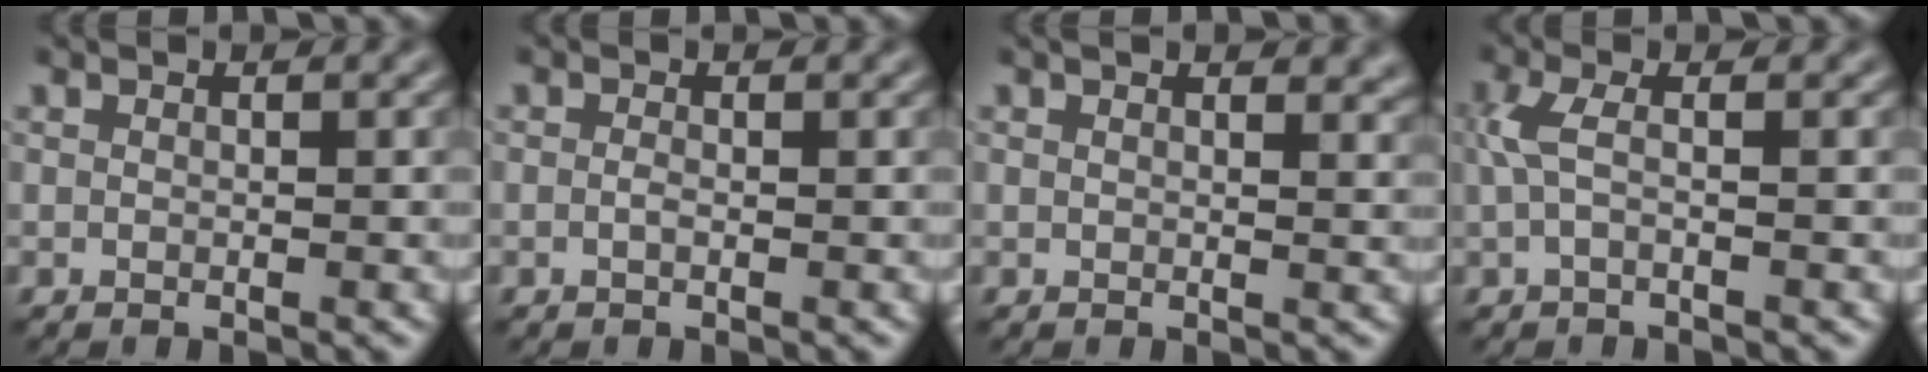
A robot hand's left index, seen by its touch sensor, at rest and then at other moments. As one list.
[{"total": 0.5, "force": [-0.3, 0.2, 0.4], "torque": [-0.015, -0.002, -0.004]}, {"total": 4.7, "force": [3.1, 2.2, 2.7], "torque": [-0.012, 0.026, 0.016]}, {"total": 2.0, "force": [0.0, 0.5, 1.9], "torque": [-0.051, 0.003, 0.000]}]